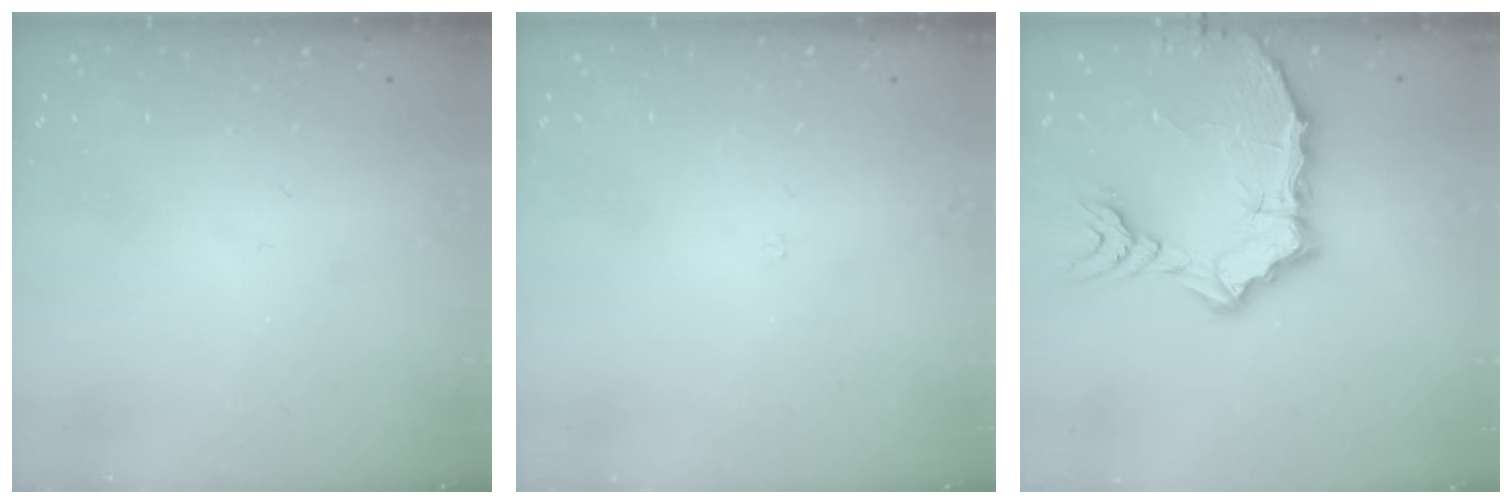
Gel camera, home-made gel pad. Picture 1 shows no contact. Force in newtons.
{"total": 1.8, "press": 1.7, "slide": 0.3}
{"total": 12.7, "press": 12.6, "slide": 1.8}